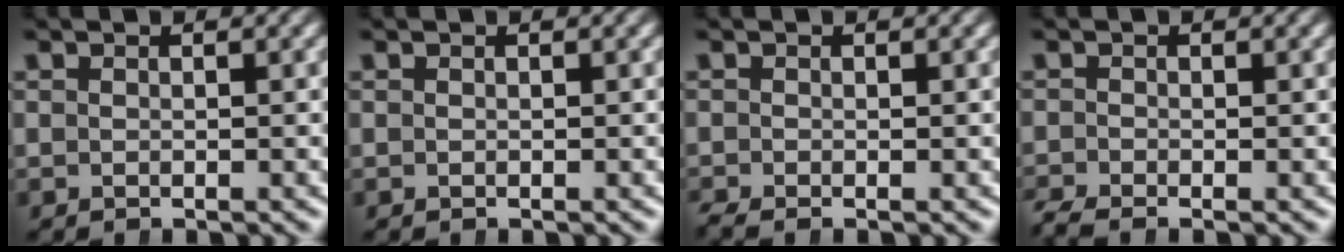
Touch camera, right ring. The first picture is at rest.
{"total": 0.0}
{"total": 1.3, "force": [-1.0, 0.8, 0.4], "torque": [-0.009, -0.004, -0.016]}
{"total": 2.0, "force": [-1.6, 1.1, 0.6], "torque": [-0.010, -0.007, -0.026]}